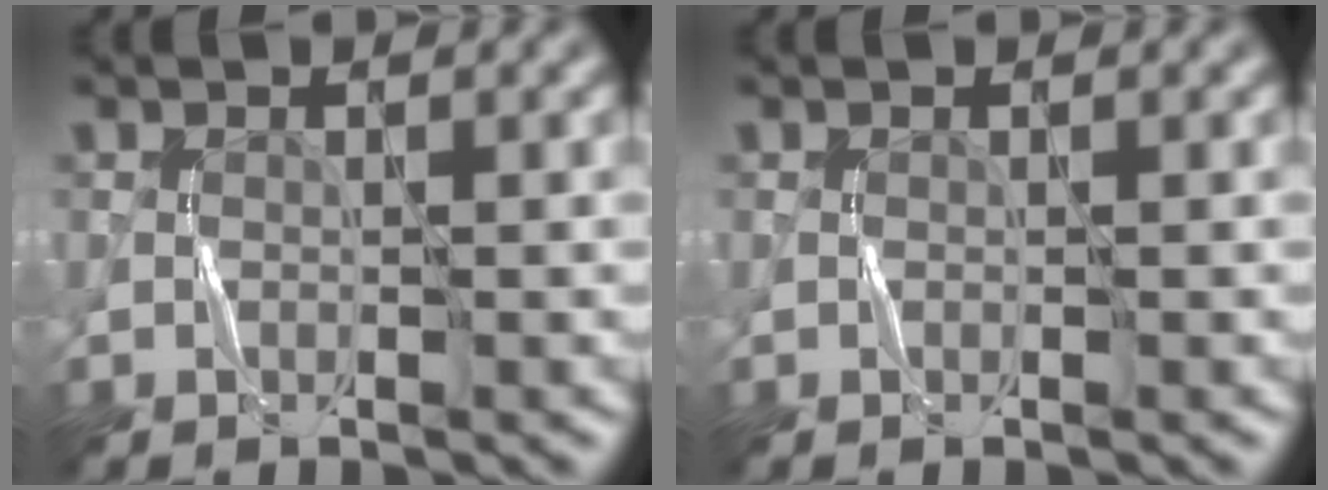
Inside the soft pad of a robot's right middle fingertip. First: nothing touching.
{"total": 0.0}